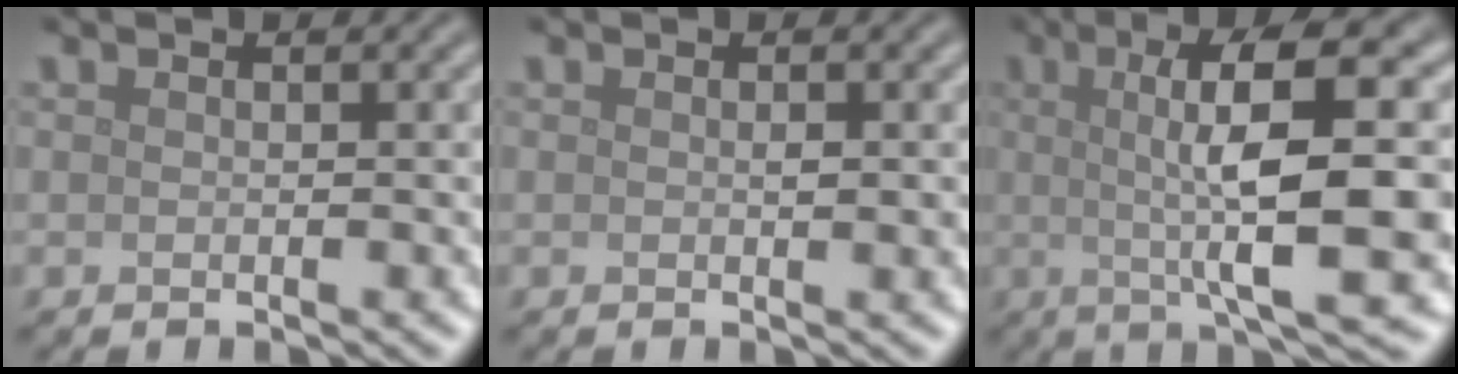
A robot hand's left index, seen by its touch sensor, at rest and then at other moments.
{"total": 0.7, "force": [0.1, 0.3, 0.7], "torque": [-0.011, -0.001, 0.002]}
{"total": 11.6, "force": [1.0, 2.8, 11.2], "torque": [-0.151, 0.012, 0.016]}